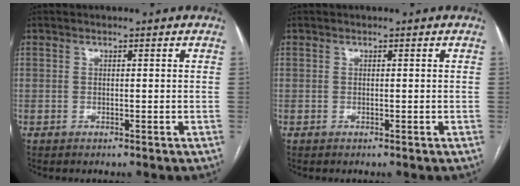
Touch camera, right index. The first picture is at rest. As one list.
[{"total": 0.0}]